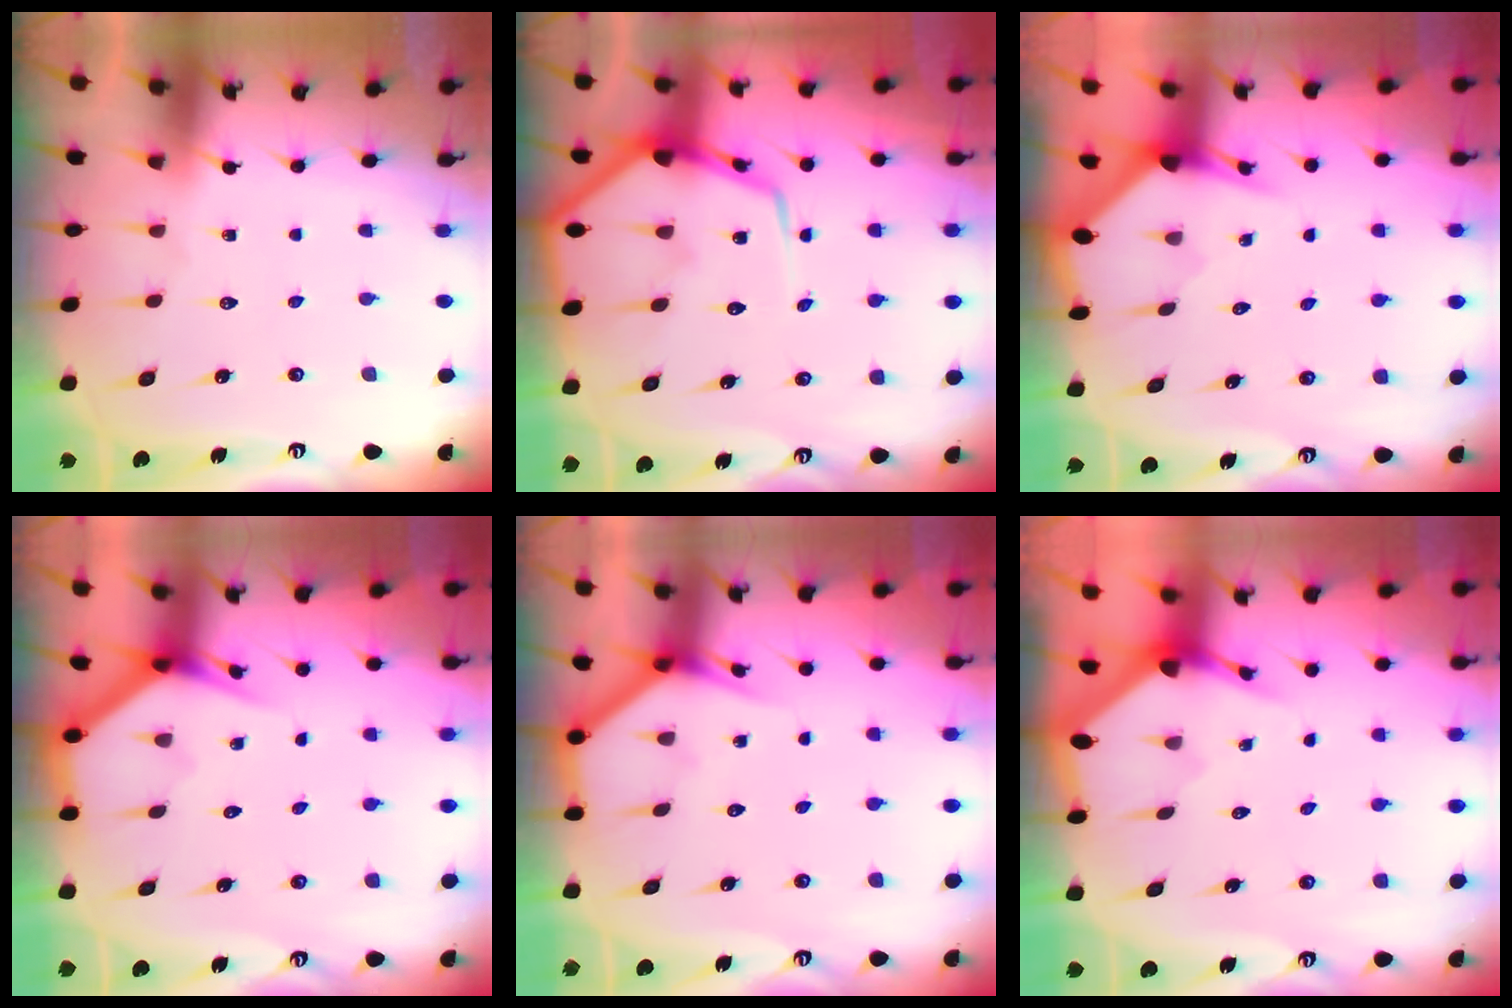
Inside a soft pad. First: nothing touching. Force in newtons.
{"total": 11.9, "press": 11.8, "slide": 0.8}
{"total": 2.9, "press": 2.9, "slide": 0.2}
{"total": 3.4, "press": 3.4, "slide": 0.2}
{"total": 4.7, "press": 4.7, "slide": 0.3}
{"total": 2.9, "press": 2.9, "slide": 0.2}